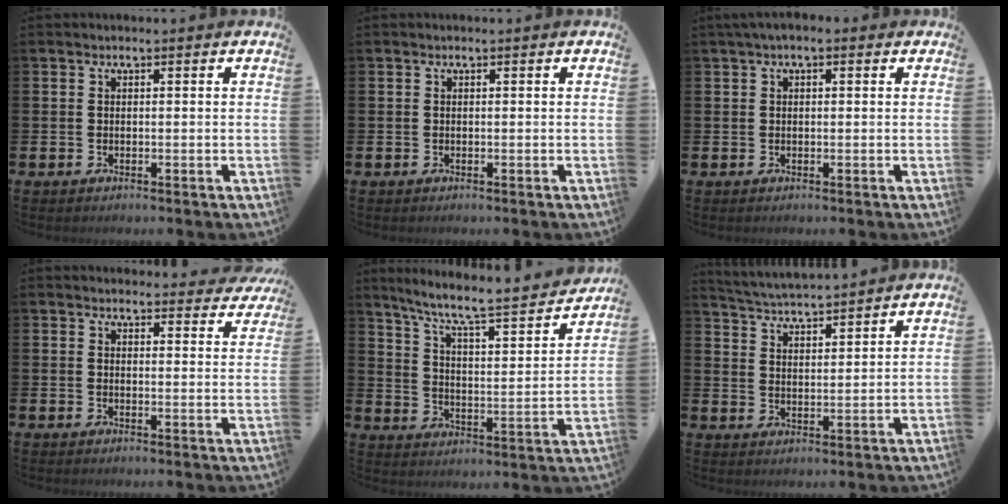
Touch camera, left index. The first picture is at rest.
{"total": 0.0}
{"total": 1.3, "force": [0.5, 0.7, 0.9], "torque": [-0.017, 0.007, 0.007]}
{"total": 2.8, "force": [2.8, 0.6, 0.0], "torque": [0.002, -0.018, 0.048]}
{"total": 7.9, "force": [6.9, 0.9, 3.8], "torque": [-0.099, -0.052, 0.109]}
{"total": 4.3, "force": [4.3, -0.1, 0.1], "torque": [-0.024, -0.028, 0.076]}